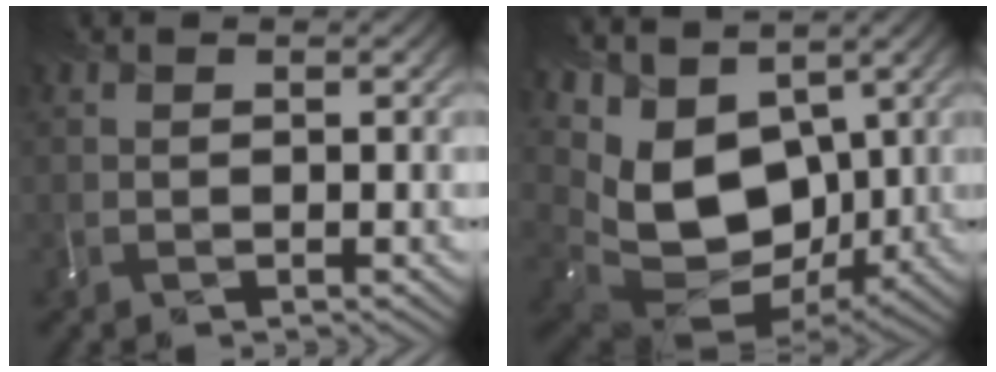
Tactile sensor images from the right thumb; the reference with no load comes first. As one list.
[{"total": 13.7, "force": [3.0, 9.6, 9.3], "torque": [-0.233, -0.018, 0.073]}]